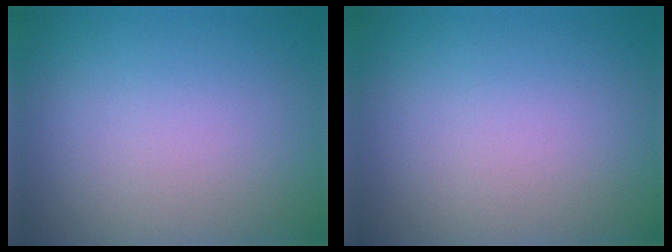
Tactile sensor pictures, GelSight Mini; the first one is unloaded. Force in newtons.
{"total": 0.0}